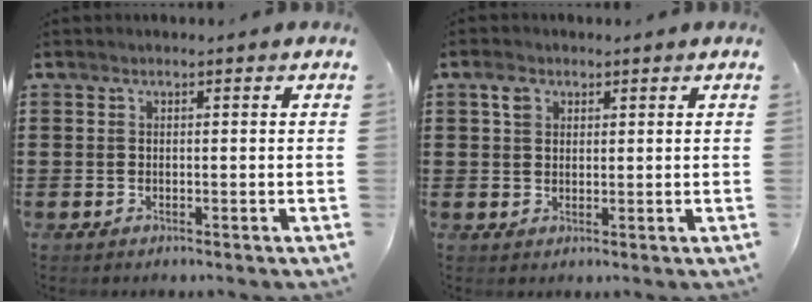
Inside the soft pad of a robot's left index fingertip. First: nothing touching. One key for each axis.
{"total": 2.5, "fx": 1.3, "fy": 1.8, "fz": 1.2, "tx": -0.021, "ty": 0.004, "tz": 0.023}